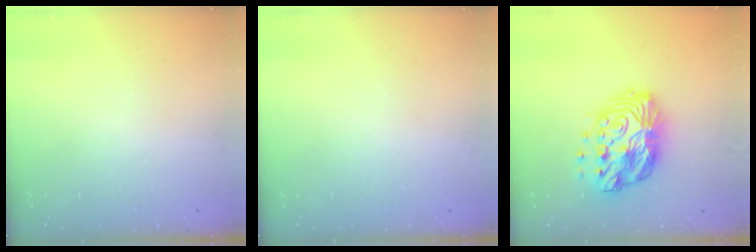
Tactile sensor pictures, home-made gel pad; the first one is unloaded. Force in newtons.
{"total": 0.0}
{"total": 15.7, "press": 15.6, "slide": 1.2}